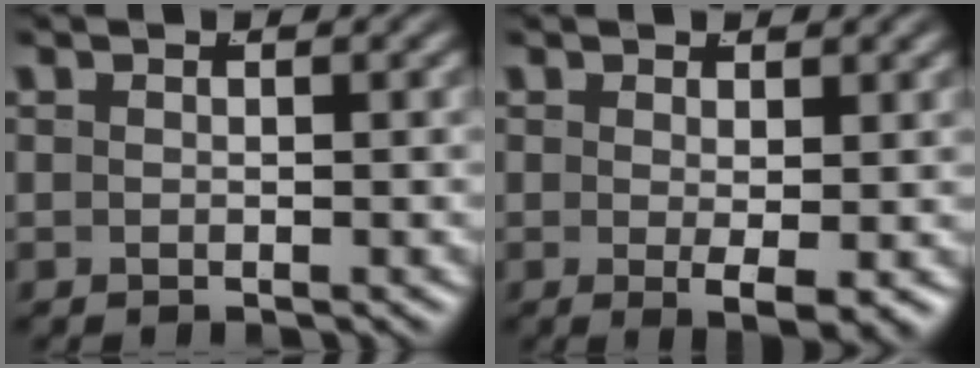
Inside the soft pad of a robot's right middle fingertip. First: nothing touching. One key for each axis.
{"total": 3.2, "fx": -0.9, "fy": 0.4, "fz": 3.0, "tx": -0.040, "ty": -0.022, "tz": -0.001}